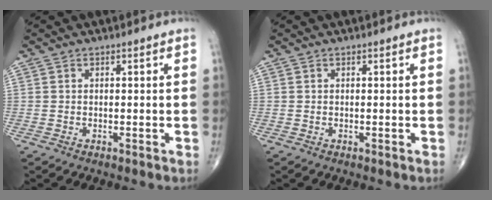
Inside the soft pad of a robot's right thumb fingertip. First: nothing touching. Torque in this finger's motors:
{"motor_torque": [0.00, 0.00, -0.08, -0.02, 0.00]}